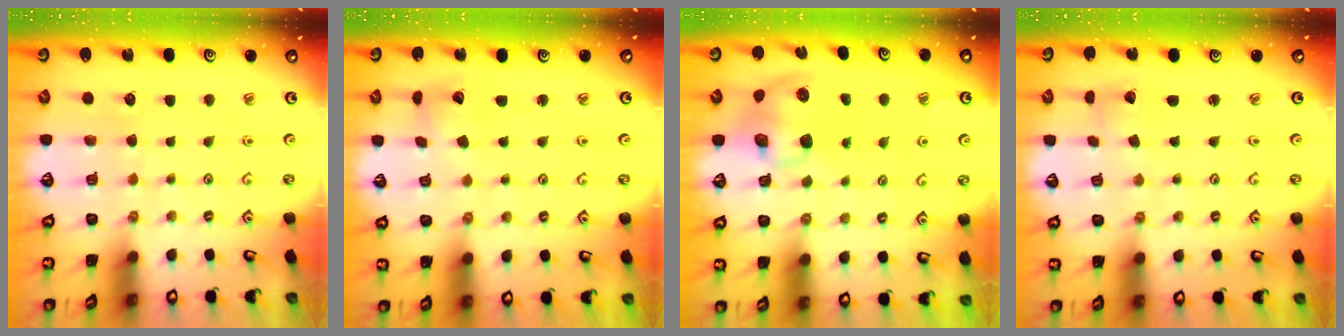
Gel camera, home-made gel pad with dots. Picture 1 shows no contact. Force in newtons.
{"total": 4.4, "press": 4.4, "slide": 0.5}
{"total": 9.9, "press": 9.8, "slide": 1.3}
{"total": 1.4, "press": 1.4, "slide": 0.1}